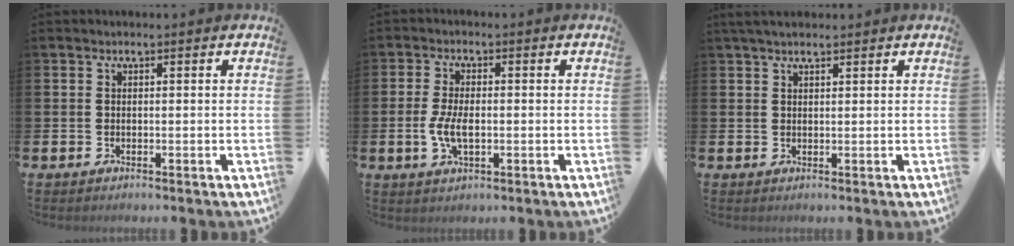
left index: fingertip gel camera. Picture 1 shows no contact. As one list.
[{"total": 4.4, "force": [-0.5, 2.1, 3.8], "torque": [-0.072, 0.002, -0.012]}, {"total": 2.5, "force": [2.0, 0.8, 1.2], "torque": [-0.016, -0.002, 0.034]}]